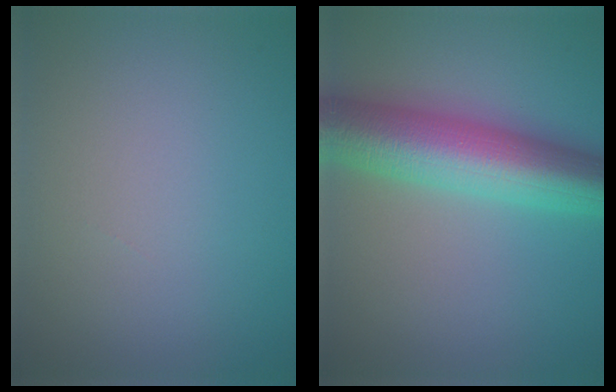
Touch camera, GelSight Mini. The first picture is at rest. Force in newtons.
{"total": 10.4, "press": 10.4, "slide": 0.1}